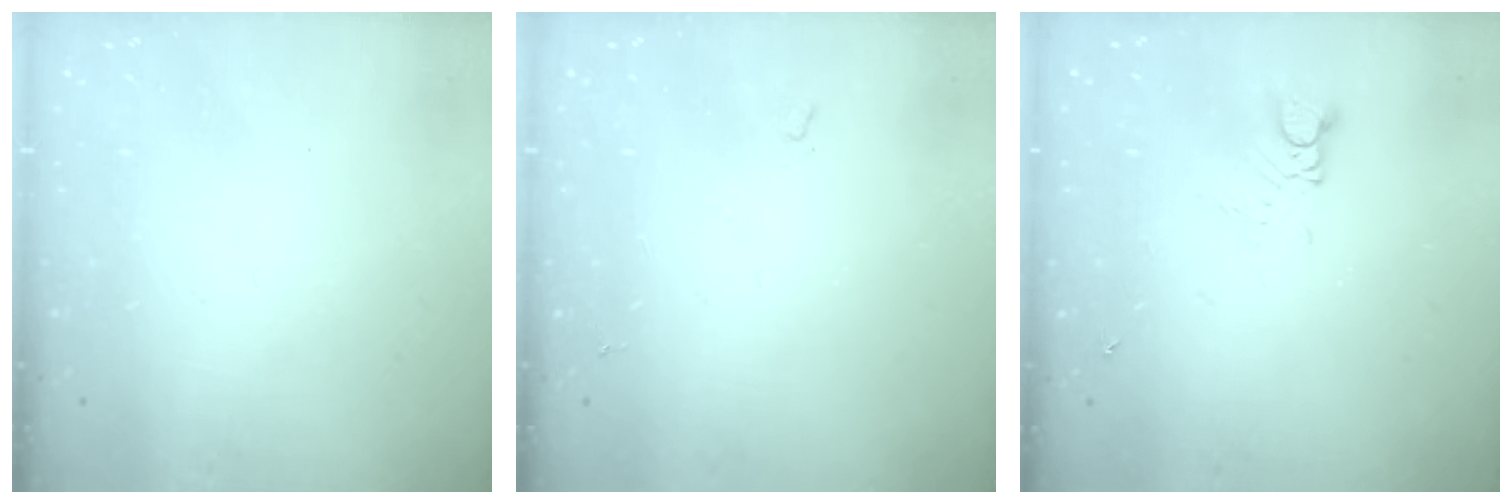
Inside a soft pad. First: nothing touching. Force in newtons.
{"total": 5.0, "press": 4.9, "slide": 0.8}
{"total": 2.9, "press": 2.9, "slide": 0.3}